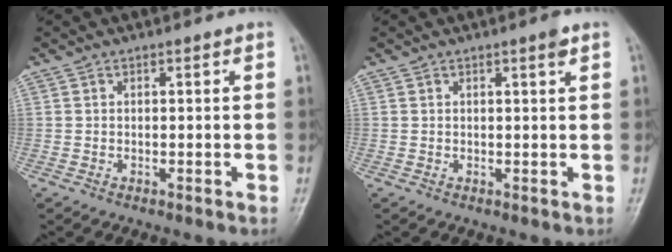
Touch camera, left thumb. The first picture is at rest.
{"total": 1.4, "force": [0.8, 0.1, 1.1], "torque": [-0.016, -0.003, 0.011]}